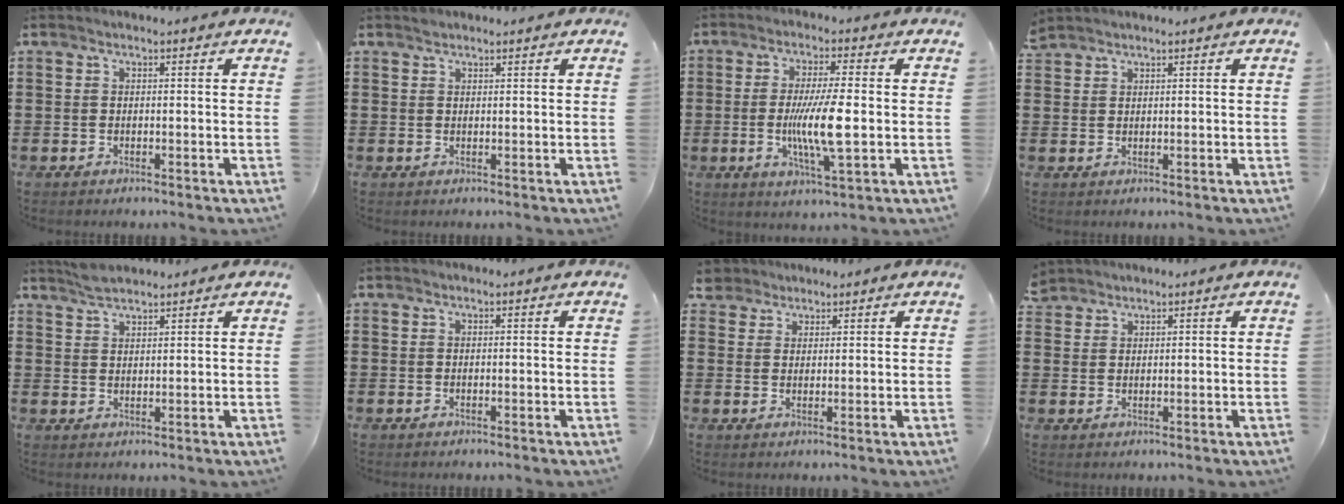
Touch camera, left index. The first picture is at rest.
{"total": 0.8, "force": [0.7, 0.3, 0.1], "torque": [-0.004, 0.001, 0.015]}
{"total": 8.6, "force": [-0.9, 1.2, 8.5], "torque": [-0.166, -0.012, -0.022]}
{"total": 1.4, "force": [1.4, 0.3, 0.0], "torque": [-0.002, 0.001, 0.028]}
{"total": 2.9, "force": [2.7, 0.6, 0.9], "torque": [-0.024, 0.004, 0.052]}
{"total": 0.0}
{"total": 3.1, "force": [2.4, 1.8, 0.2], "torque": [-0.010, 0.006, 0.045]}
{"total": 1.9, "force": [1.8, 0.7, -0.1], "torque": [-0.004, 0.003, 0.037]}